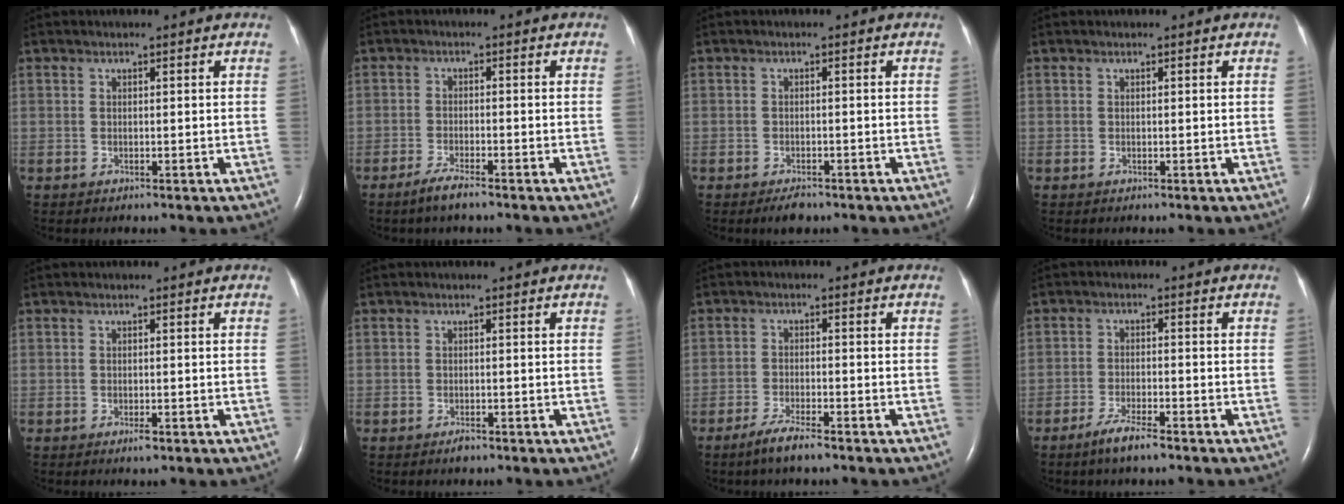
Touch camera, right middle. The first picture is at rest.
{"total": 3.2, "force": [-2.5, 0.2, 2.0], "torque": [-0.050, -0.006, -0.050]}
{"total": 2.2, "force": [-1.7, 0.8, 1.2], "torque": [-0.026, -0.003, -0.022]}
{"total": 0.0}
{"total": 1.1, "force": [-0.7, 0.2, 0.9], "torque": [-0.018, -0.002, -0.010]}
{"total": 1.2, "force": [-0.9, 0.4, 0.6], "torque": [-0.014, -0.001, -0.012]}
{"total": 4.3, "force": [-3.3, 0.4, 2.8], "torque": [-0.064, -0.008, -0.062]}
{"total": 4.5, "force": [-3.4, 0.4, 3.0], "torque": [-0.067, -0.008, -0.062]}